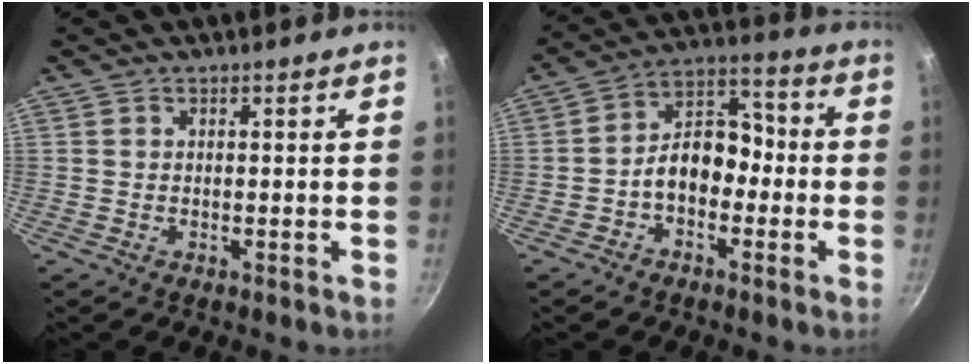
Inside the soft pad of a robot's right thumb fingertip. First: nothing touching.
{"total": 10.0, "force": [-2.5, 7.0, 6.7], "torque": [-0.062, 0.053, -0.057]}